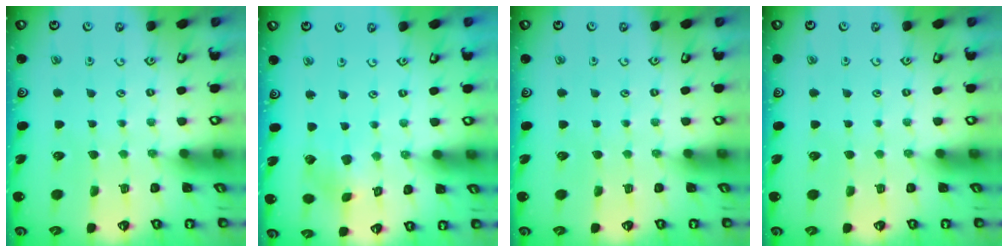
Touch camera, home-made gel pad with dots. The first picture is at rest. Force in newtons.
{"total": 2.8, "press": 2.8, "slide": 0.4}
{"total": 0.0}
{"total": 0.0}